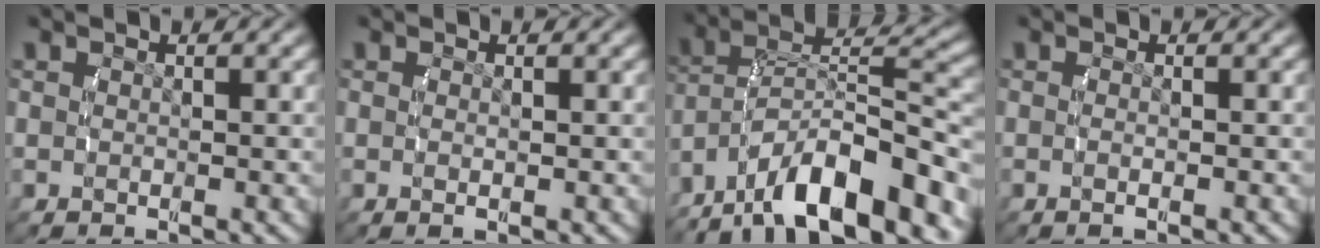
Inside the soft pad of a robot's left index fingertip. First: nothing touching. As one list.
[{"total": 0.6, "force": [-0.2, -0.1, 0.6], "torque": [-0.017, -0.008, 0.001]}, {"total": 10.4, "force": [-5.0, 5.7, 7.2], "torque": [-0.123, -0.016, -0.068]}, {"total": 1.1, "force": [-0.7, -0.3, 0.8], "torque": [-0.021, -0.006, -0.010]}]